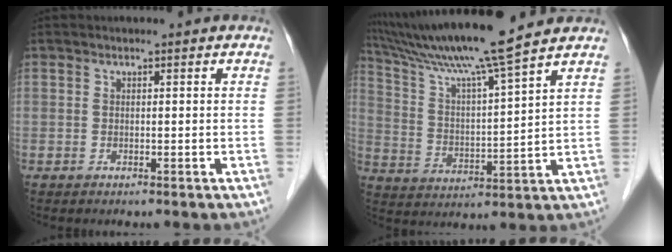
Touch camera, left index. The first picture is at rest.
{"total": 15.0, "force": [12.7, -2.0, 7.7], "torque": [-0.145, 0.006, 0.215]}